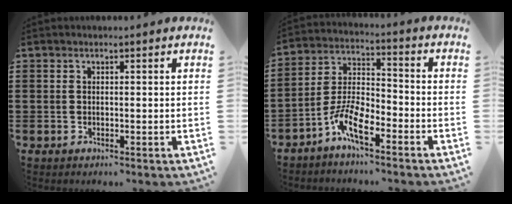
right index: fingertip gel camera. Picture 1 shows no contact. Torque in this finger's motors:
{"motor_torque": [1.56, 0.57, 0.26, 0.12]}